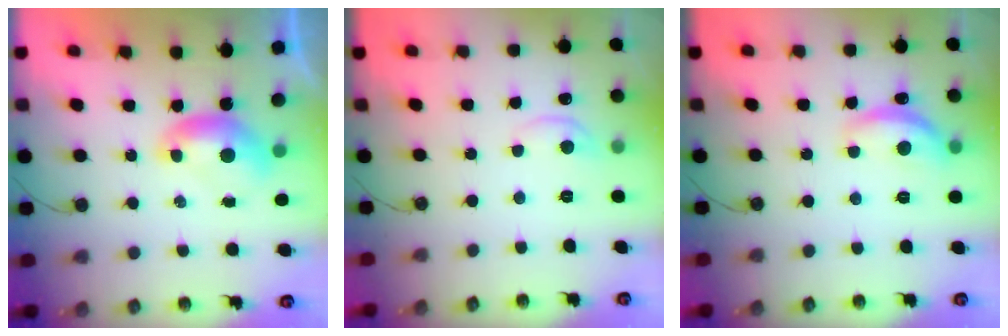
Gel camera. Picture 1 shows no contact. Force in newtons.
{"total": 0.0}
{"total": 7.2, "press": 7.2, "slide": 0.6}